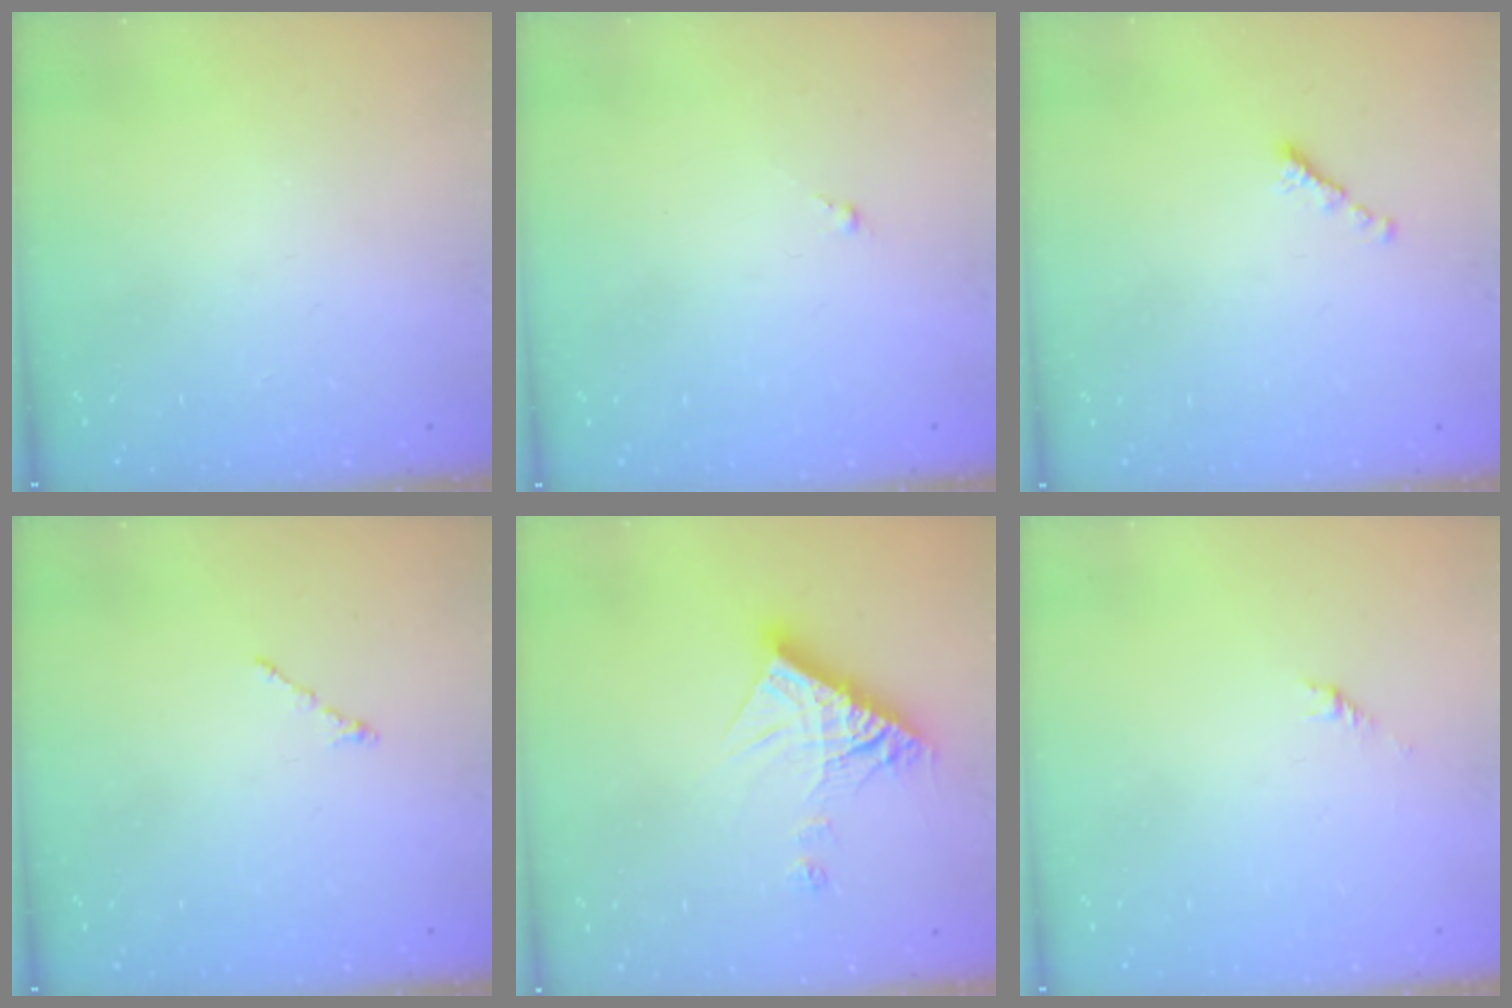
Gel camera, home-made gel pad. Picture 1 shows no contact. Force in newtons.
{"total": 0.5, "press": 0.4, "slide": 0.4}
{"total": 0.0}
{"total": 0.0}
{"total": 12.4, "press": 12.3, "slide": 1.0}
{"total": 1.5, "press": 1.4, "slide": 0.5}